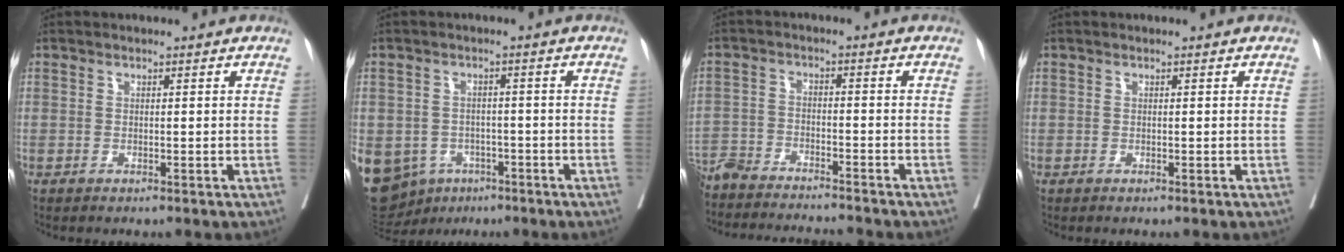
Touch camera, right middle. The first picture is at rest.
{"total": 19.2, "force": [-8.5, 15.4, 7.7], "torque": [-0.242, 0.000, -0.112]}
{"total": 14.8, "force": [-14.0, 1.1, 4.7], "torque": [-0.076, -0.010, -0.211]}
{"total": 0.0}